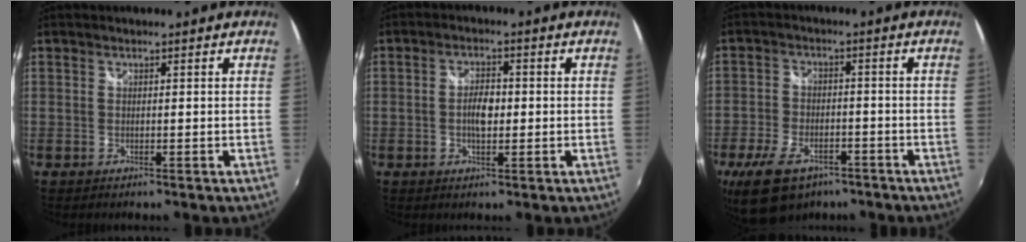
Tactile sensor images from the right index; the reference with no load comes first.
{"total": 4.4, "force": [-0.3, 2.1, 3.8], "torque": [-0.069, 0.004, -0.008]}
{"total": 13.1, "force": [-8.3, 7.3, 7.0], "torque": [-0.168, -0.014, -0.143]}